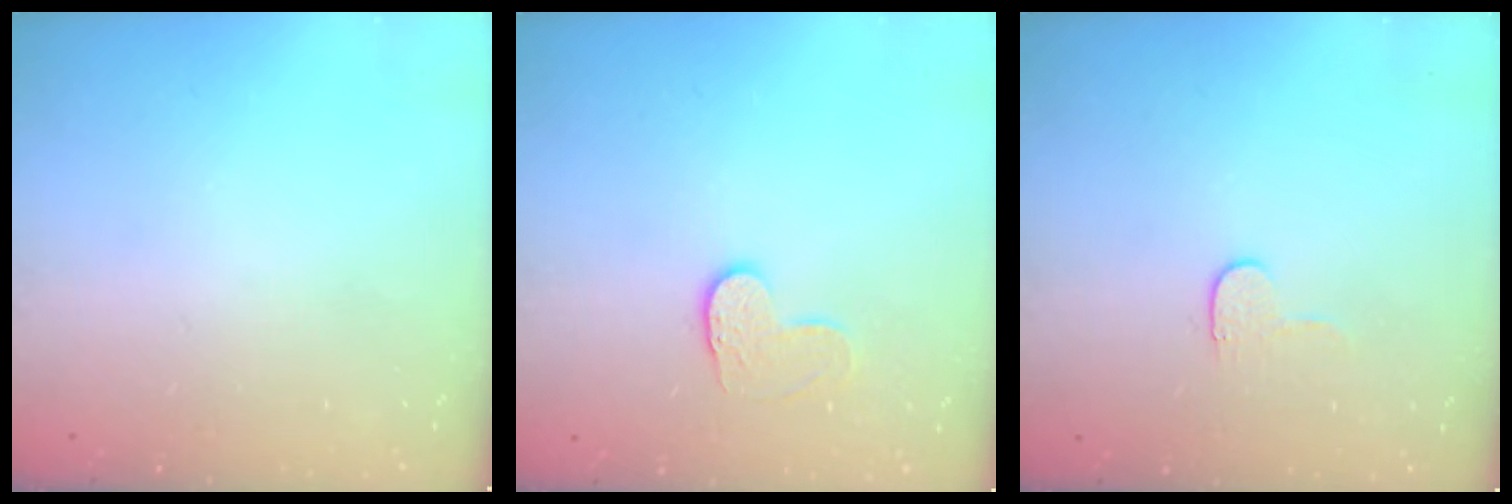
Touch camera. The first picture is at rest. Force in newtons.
{"total": 6.6, "press": 6.6, "slide": 0.3}
{"total": 3.6, "press": 3.6, "slide": 0.3}